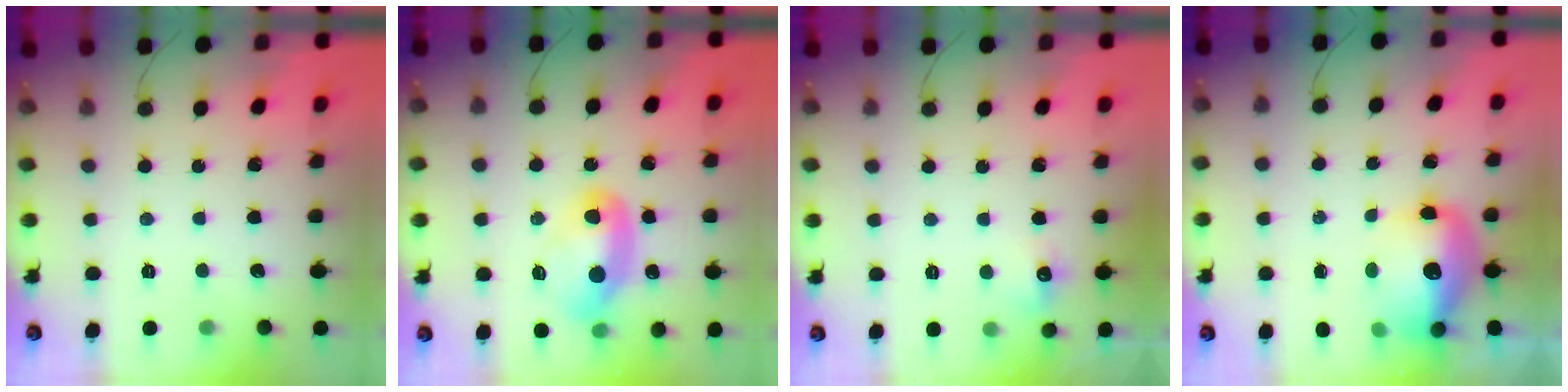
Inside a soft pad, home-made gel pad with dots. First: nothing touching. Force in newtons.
{"total": 16.4, "press": 12.3, "slide": 10.8}
{"total": 6.2, "press": 5.9, "slide": 1.8}
{"total": 13.0, "press": 12.6, "slide": 3.1}